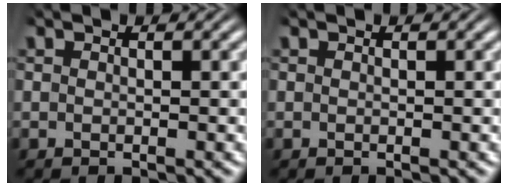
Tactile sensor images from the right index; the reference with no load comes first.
{"total": 0.0}